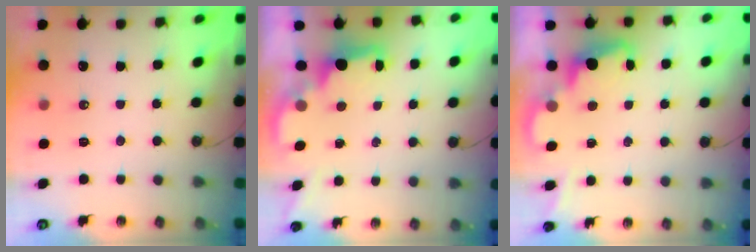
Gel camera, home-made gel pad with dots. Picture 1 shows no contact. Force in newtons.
{"total": 1.7, "press": 1.6, "slide": 0.6}
{"total": 2.3, "press": 2.2, "slide": 0.5}